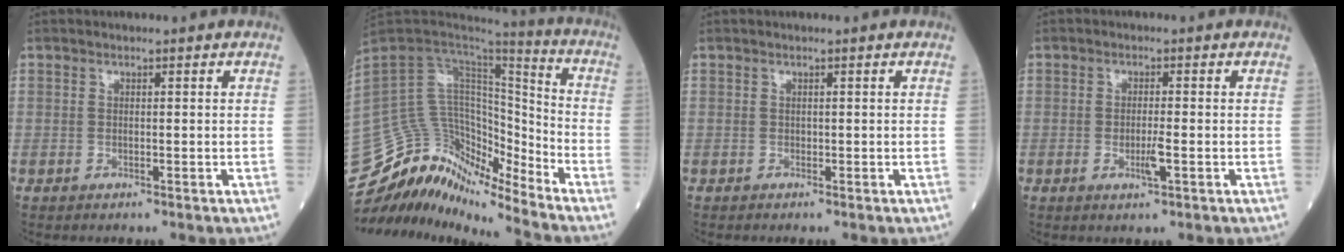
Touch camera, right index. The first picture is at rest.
{"total": 19.8, "force": [-18.6, 2.7, 6.3], "torque": [-0.118, 0.051, -0.323]}
{"total": 0.0}
{"total": 2.7, "force": [-0.8, 0.3, 2.6], "torque": [-0.048, -0.003, -0.012]}